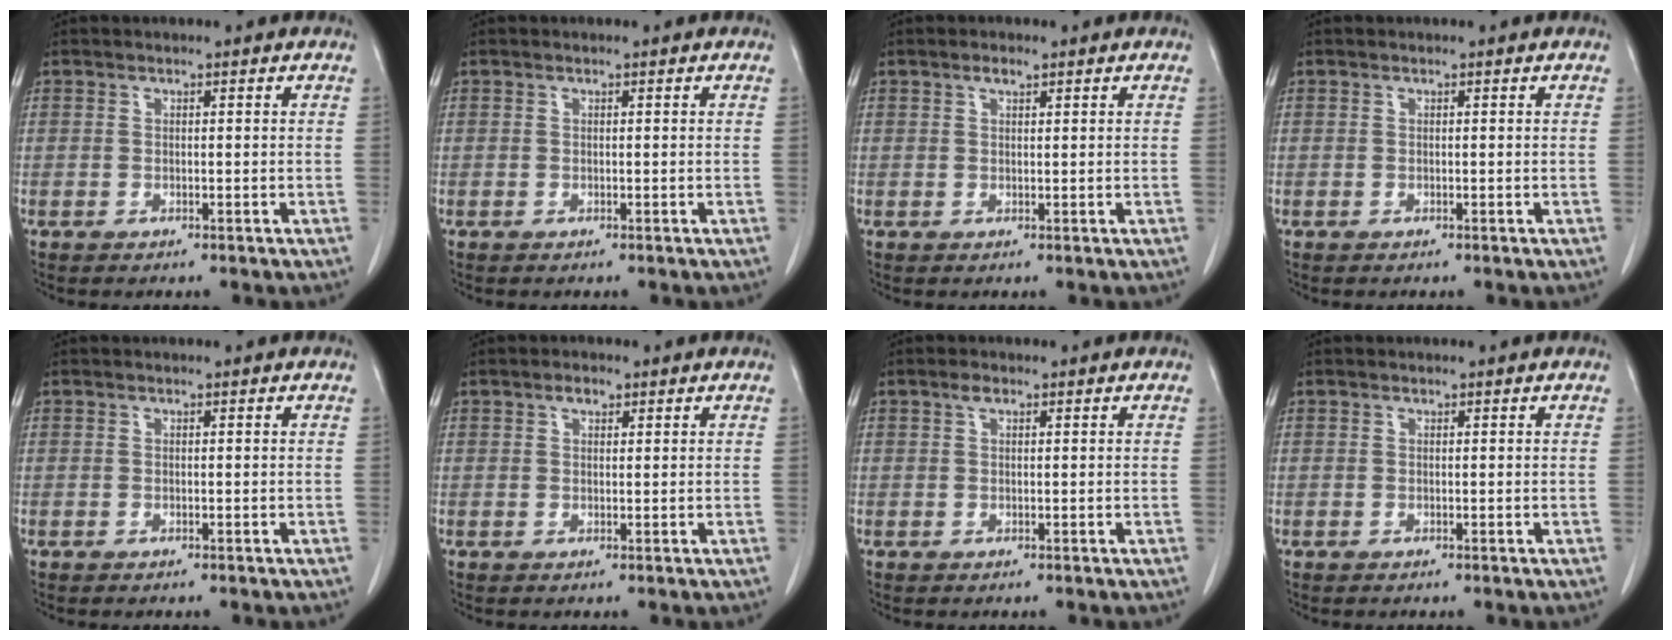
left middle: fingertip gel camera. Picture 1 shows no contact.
{"total": 0.0}
{"total": 1.3, "force": [0.9, 0.4, 0.9], "torque": [-0.018, 0.002, 0.017]}
{"total": 0.0}
{"total": 0.0}
{"total": 1.7, "force": [1.0, 0.8, 1.0], "torque": [-0.020, 0.004, 0.017]}
{"total": 1.2, "force": [0.7, 0.5, 0.8], "torque": [-0.016, 0.006, 0.011]}
{"total": 0.0}